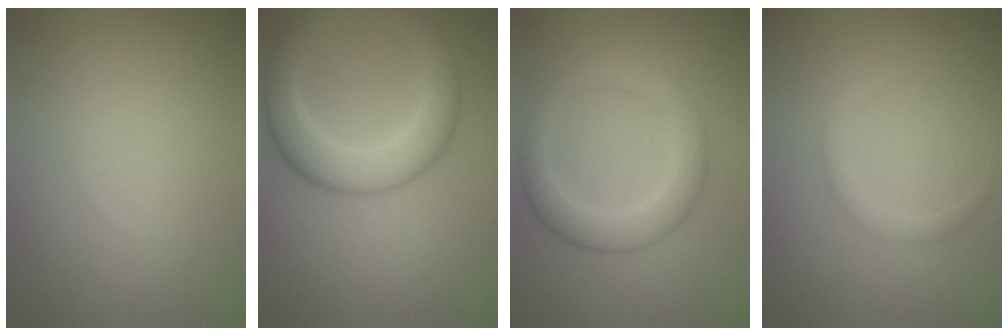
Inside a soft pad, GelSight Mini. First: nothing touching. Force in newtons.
{"total": 6.4, "press": 6.4, "slide": 0.1}
{"total": 4.2, "press": 4.2, "slide": 0.1}
{"total": 1.3, "press": 1.3, "slide": 0.1}